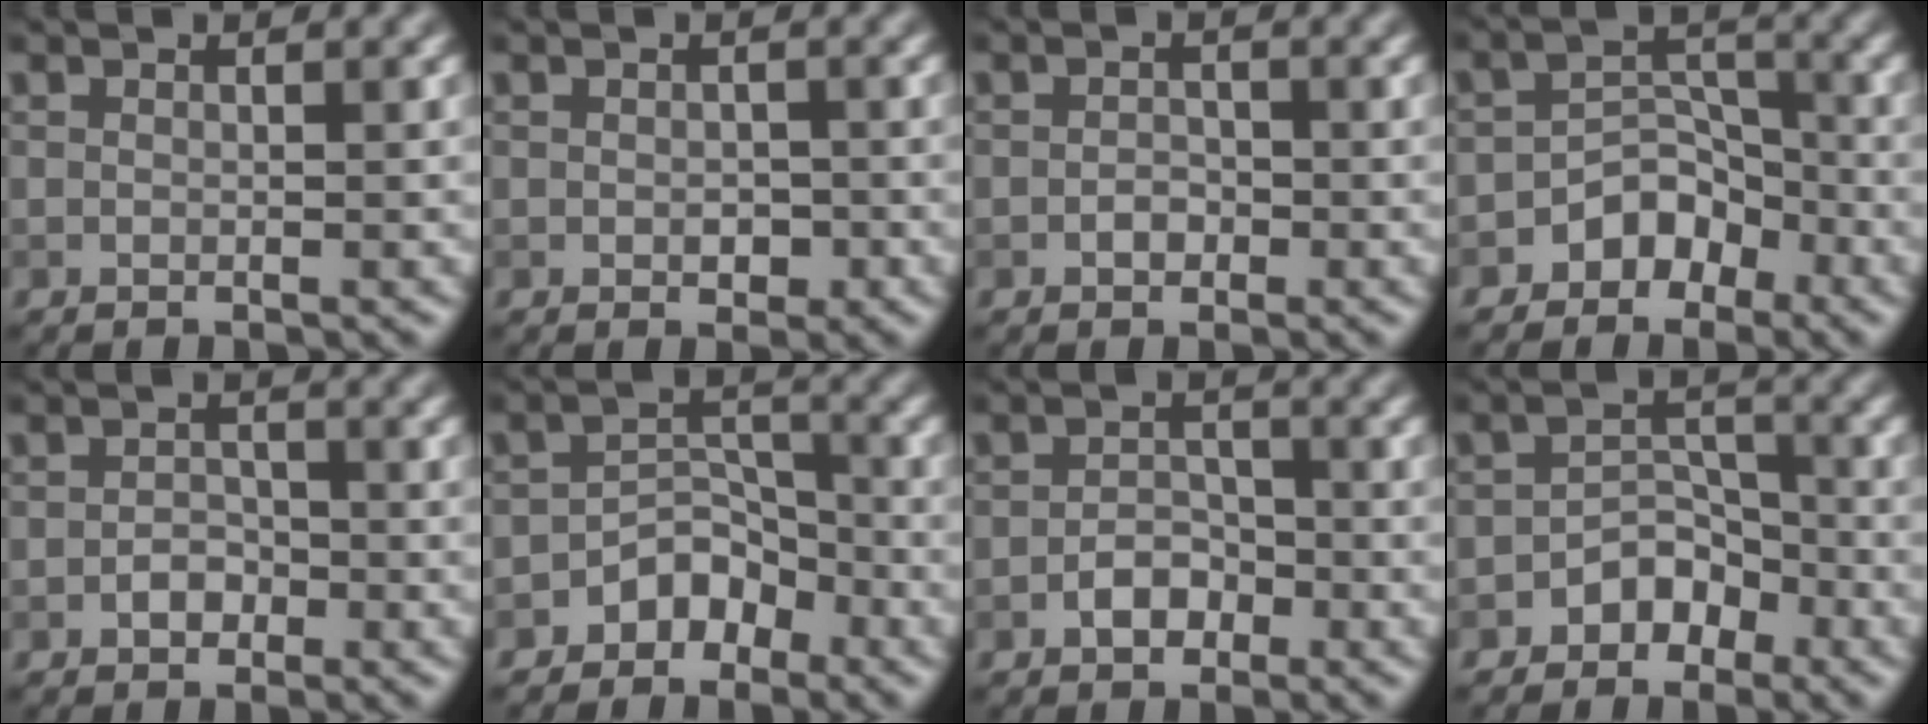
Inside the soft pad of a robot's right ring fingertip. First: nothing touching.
{"total": 1.4, "force": [-0.2, 0.9, 1.0], "torque": [-0.014, -0.004, -0.003]}
{"total": 1.1, "force": [-0.5, 0.8, 0.6], "torque": [-0.009, 0.001, -0.010]}
{"total": 3.6, "force": [-2.3, 2.5, 1.3], "torque": [-0.005, 0.008, -0.039]}
{"total": 1.5, "force": [-0.8, 1.1, 0.8], "torque": [-0.010, 0.004, -0.014]}
{"total": 3.3, "force": [-2.1, 2.2, 1.2], "torque": [-0.004, 0.011, -0.037]}
{"total": 2.3, "force": [-1.2, 1.5, 1.2], "torque": [-0.017, 0.006, -0.024]}
{"total": 3.0, "force": [-1.9, 2.0, 1.1], "torque": [-0.003, 0.011, -0.031]}